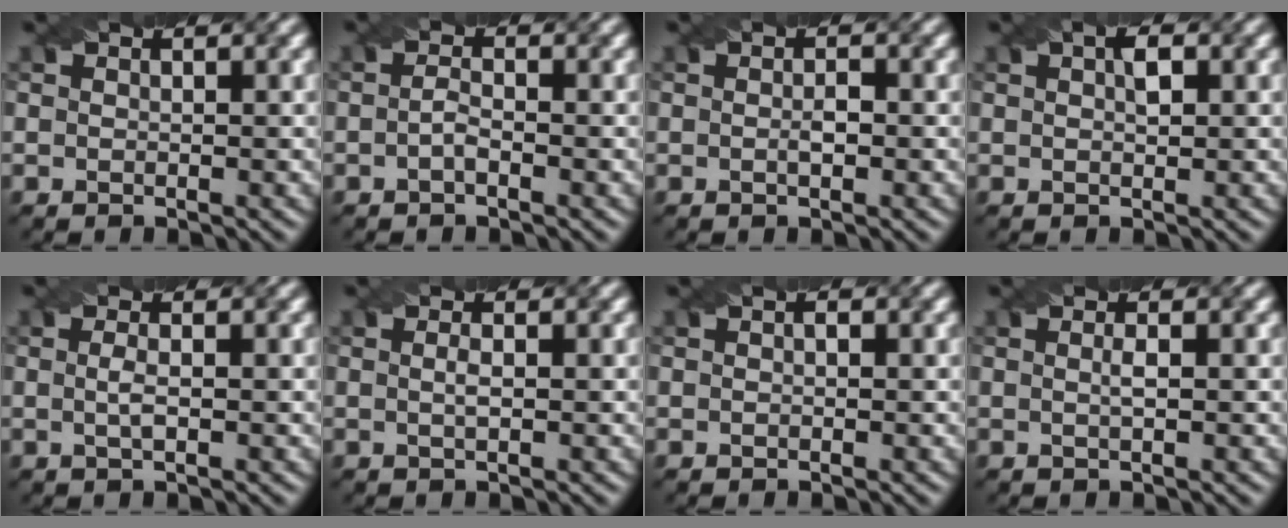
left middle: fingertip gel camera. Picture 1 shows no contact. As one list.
[{"total": 1.2, "force": [-0.6, 0.3, 1.0], "torque": [-0.023, 0.001, -0.012]}, {"total": 1.1, "force": [-0.3, 0.3, 1.0], "torque": [-0.023, -0.001, -0.004]}, {"total": 1.5, "force": [0.5, 0.6, 1.3], "torque": [-0.023, 0.003, 0.009]}, {"total": 1.3, "force": [-0.1, 0.3, 1.3], "torque": [-0.029, 0.002, -0.002]}, {"total": 0.9, "force": [-0.1, 0.2, 0.9], "torque": [-0.020, 0.003, -0.001]}, {"total": 0.5, "force": [0.0, 0.3, 0.4], "torque": [-0.007, 0.001, 0.000]}, {"total": 1.0, "force": [0.0, 0.2, 1.0], "torque": [-0.018, 0.003, 0.000]}]